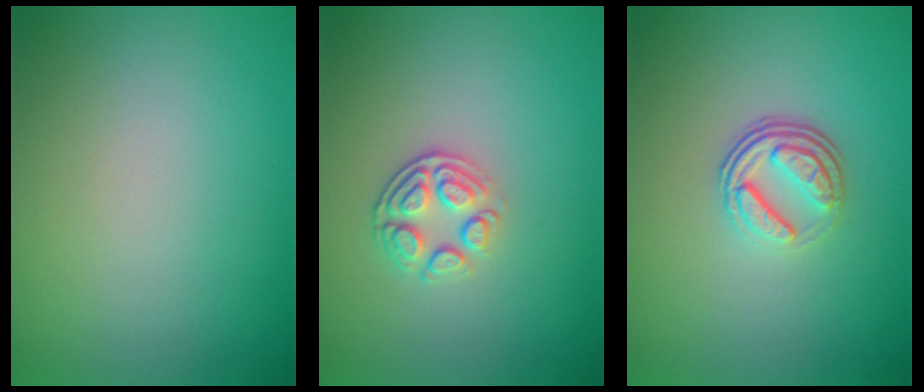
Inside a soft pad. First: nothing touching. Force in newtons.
{"total": 2.7, "press": 2.3, "slide": 1.4}
{"total": 3.7, "press": 2.5, "slide": 2.7}